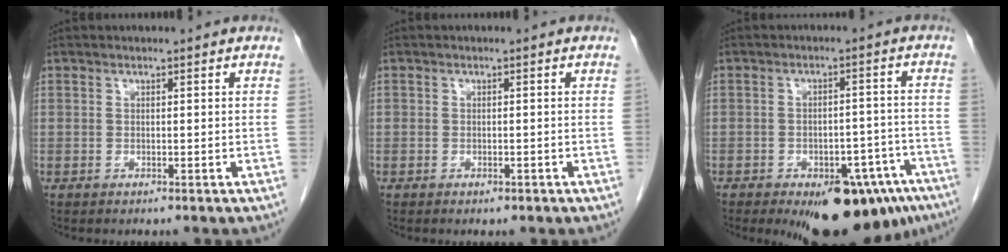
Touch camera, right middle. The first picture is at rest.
{"total": 1.2, "force": [-0.7, 0.8, 0.5], "torque": [-0.009, 0.002, -0.005]}
{"total": 15.2, "force": [-10.0, 5.9, 9.8], "torque": [-0.080, 0.019, -0.134]}